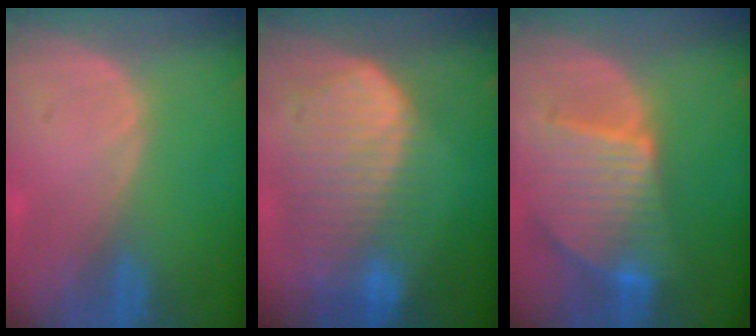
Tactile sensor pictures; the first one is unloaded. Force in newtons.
{"total": 10.3, "press": 8.9, "slide": 5.2}
{"total": 9.5, "press": 8.3, "slide": 4.7}